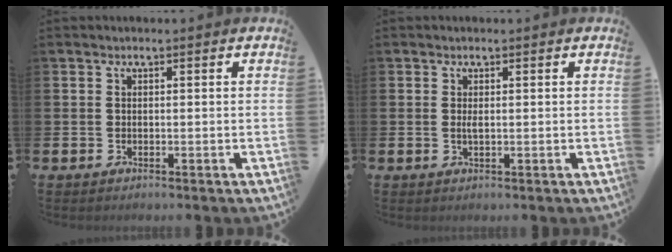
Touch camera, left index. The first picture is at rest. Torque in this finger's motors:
{"motor_torque": [0.37, -0.03, -0.01, 0.03]}